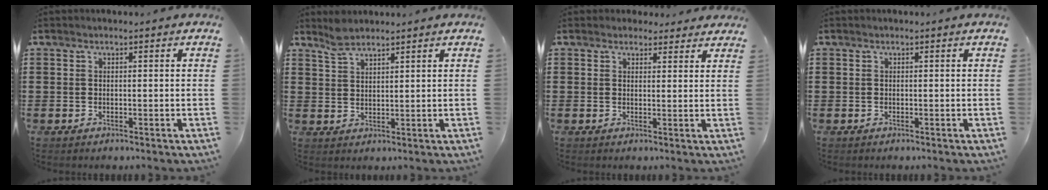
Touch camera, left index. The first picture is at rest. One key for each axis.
{"total": 3.2, "fx": 2.9, "fy": 0.9, "fz": 1.1, "tx": -0.029, "ty": -0.001, "tz": 0.055}
{"total": 2.5, "fx": 2.2, "fy": 1.2, "fz": 0.2, "tx": -0.003, "ty": -0.001, "tz": 0.040}
{"total": 0.0}